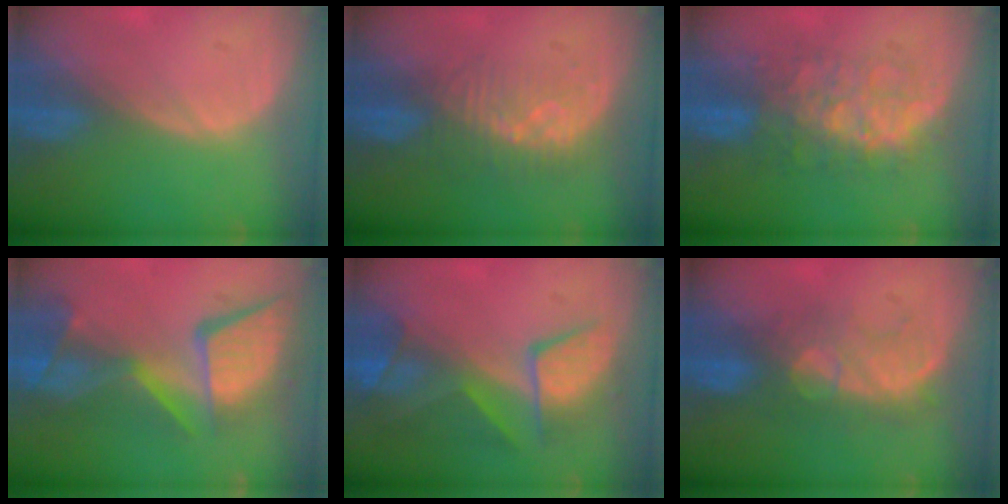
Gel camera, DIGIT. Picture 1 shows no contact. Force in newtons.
{"total": 8.2, "press": 7.3, "slide": 3.7}
{"total": 8.0, "press": 8.0, "slide": 0.6}
{"total": 13.8, "press": 11.1, "slide": 8.1}
{"total": 9.7, "press": 8.4, "slide": 4.7}
{"total": 8.2, "press": 7.9, "slide": 2.3}